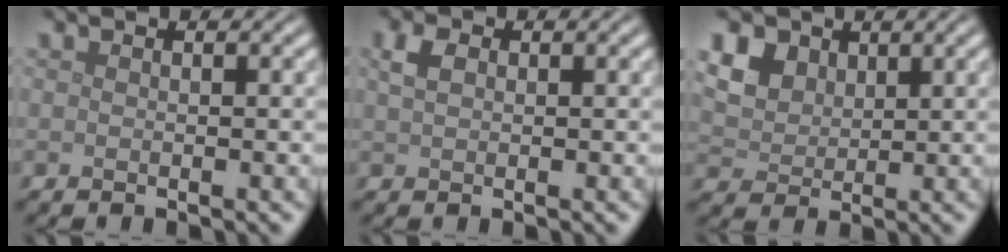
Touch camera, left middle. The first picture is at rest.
{"total": 1.9, "force": [0.7, 1.3, 1.2], "torque": [-0.027, 0.006, 0.012]}
{"total": 6.8, "force": [3.5, 4.9, 3.2], "torque": [-0.107, 0.015, 0.064]}